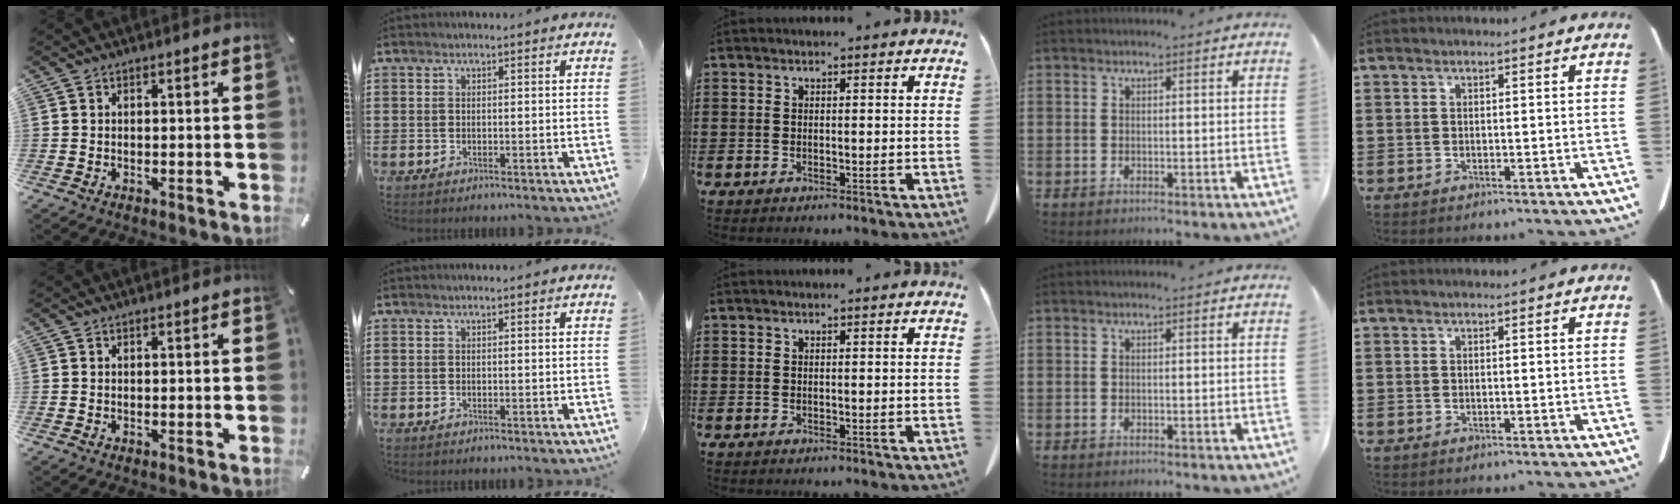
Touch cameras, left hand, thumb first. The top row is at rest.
{}